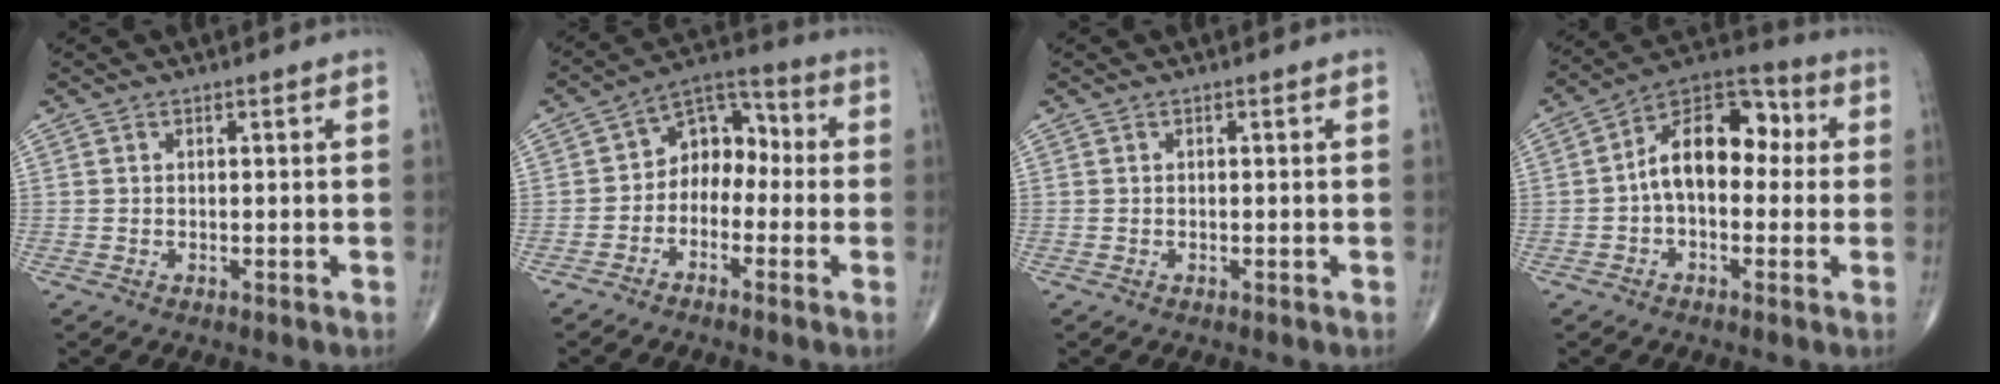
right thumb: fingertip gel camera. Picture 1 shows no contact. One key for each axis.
{"total": 9.3, "fx": -2.0, "fy": 6.9, "fz": 5.8, "tx": -0.056, "ty": 0.053, "tz": -0.055}
{"total": 0.0}
{"total": 15.2, "fx": 1.3, "fy": 9.2, "fz": 12.0, "tx": -0.162, "ty": 0.043, "tz": 0.005}